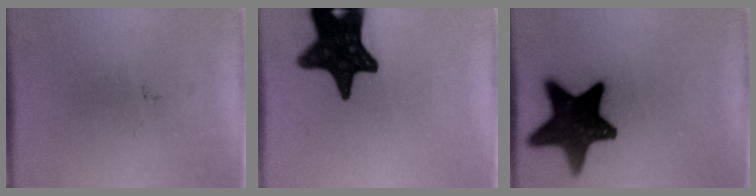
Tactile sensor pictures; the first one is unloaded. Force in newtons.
{"total": 18.4}
{"total": 17.1}